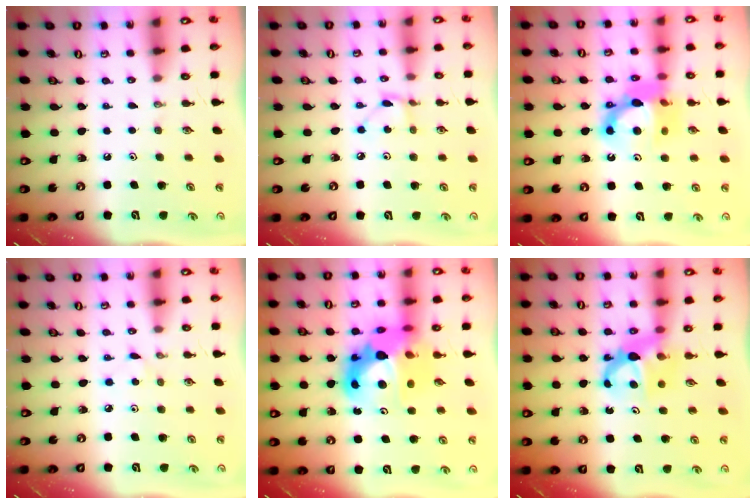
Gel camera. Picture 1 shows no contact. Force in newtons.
{"total": 2.2, "press": 2.2, "slide": 0.1}
{"total": 12.8, "press": 12.8, "slide": 1.3}
{"total": 2.3, "press": 2.3, "slide": 0.3}
{"total": 16.4, "press": 16.3, "slide": 1.6}
{"total": 6.9, "press": 6.8, "slide": 0.6}